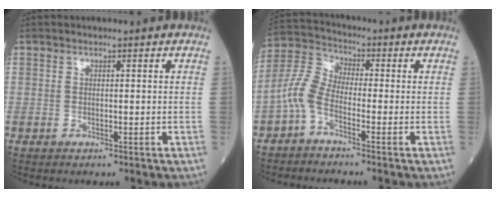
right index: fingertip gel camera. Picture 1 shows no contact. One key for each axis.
{"total": 5.4, "fx": -2.7, "fy": 2.5, "fz": 4.0, "tx": -0.103, "ty": 0.013, "tz": -0.069}